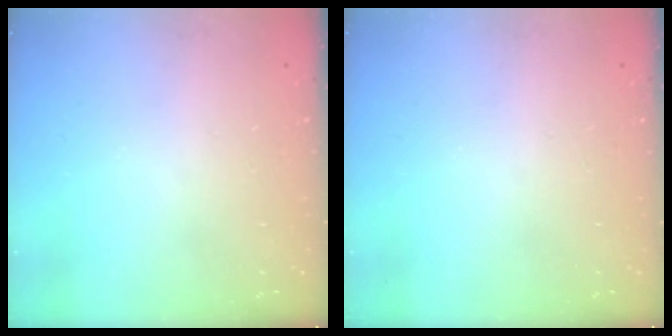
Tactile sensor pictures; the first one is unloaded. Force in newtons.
{"total": 0.0}